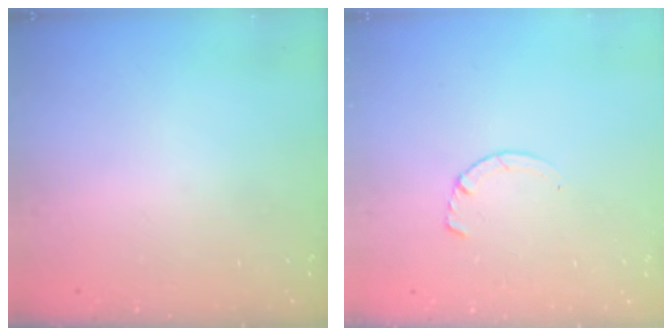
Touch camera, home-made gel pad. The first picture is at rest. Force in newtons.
{"total": 2.9, "press": 2.9, "slide": 0.4}